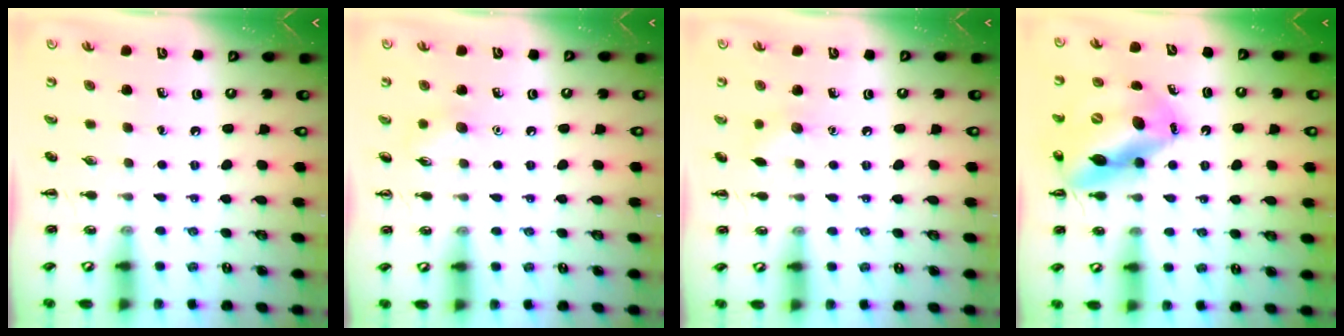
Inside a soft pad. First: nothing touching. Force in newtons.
{"total": 6.6, "press": 6.3, "slide": 1.9}
{"total": 5.3, "press": 5.1, "slide": 1.6}
{"total": 15.8, "press": 15.0, "slide": 4.7}